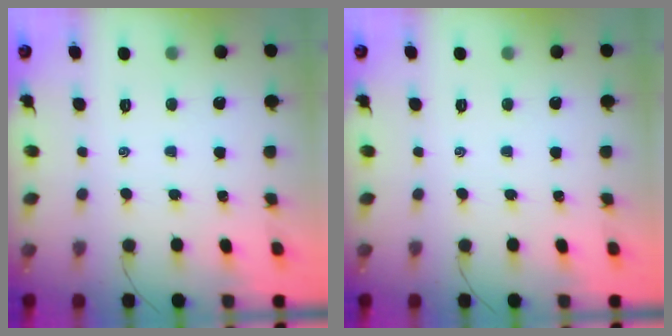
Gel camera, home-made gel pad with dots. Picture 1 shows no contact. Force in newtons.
{"total": 0.0}